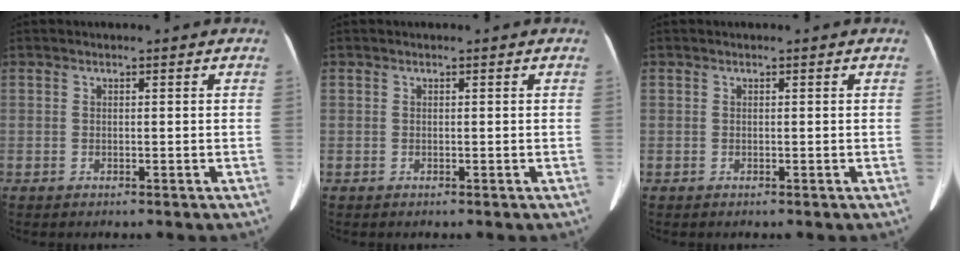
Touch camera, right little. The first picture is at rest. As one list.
[{"total": 0.0}, {"total": 0.0}]